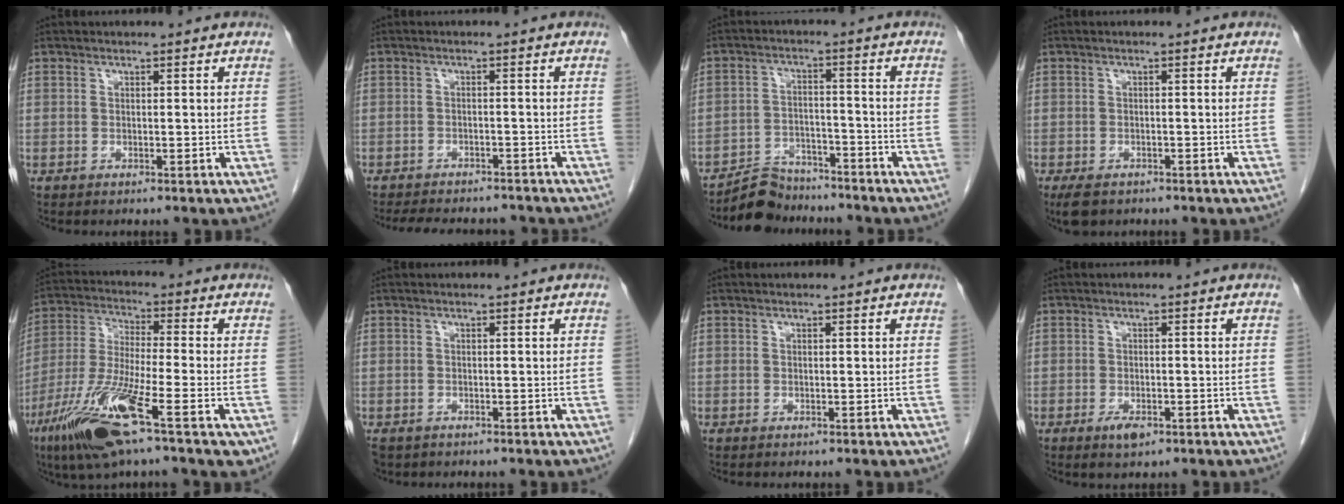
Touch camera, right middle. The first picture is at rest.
{"total": 10.8, "force": [-9.7, 3.2, 3.6], "torque": [-0.068, 0.002, -0.123]}
{"total": 6.2, "force": [-5.7, 2.3, -0.2], "torque": [0.006, 0.010, -0.100]}
{"total": 3.4, "force": [-2.4, 1.8, 1.6], "torque": [-0.031, -0.005, -0.035]}
{"total": 15.2, "force": [-7.6, 1.4, 13.1], "torque": [-0.269, -0.030, -0.140]}
{"total": 3.2, "force": [-2.2, 2.0, 1.1], "torque": [-0.026, -0.004, -0.035]}
{"total": 0.0}
{"total": 2.6, "force": [-1.5, 1.0, 1.9], "torque": [-0.034, 0.000, -0.022]}